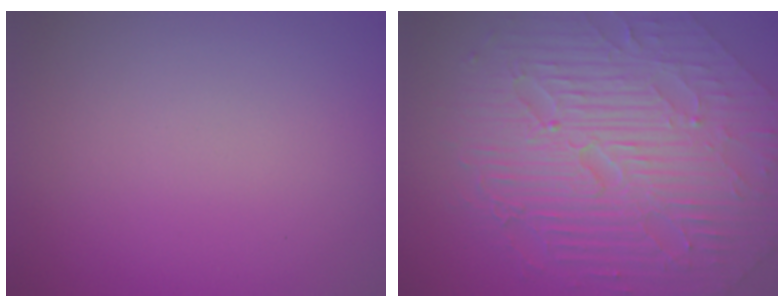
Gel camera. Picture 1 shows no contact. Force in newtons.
{"total": 10.8, "press": 7.2, "slide": 8.1}